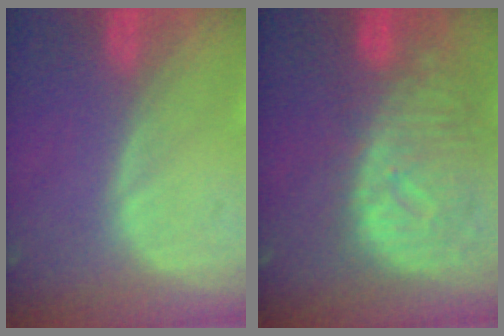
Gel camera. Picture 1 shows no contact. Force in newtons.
{"total": 10.9, "press": 9.7, "slide": 5.0}